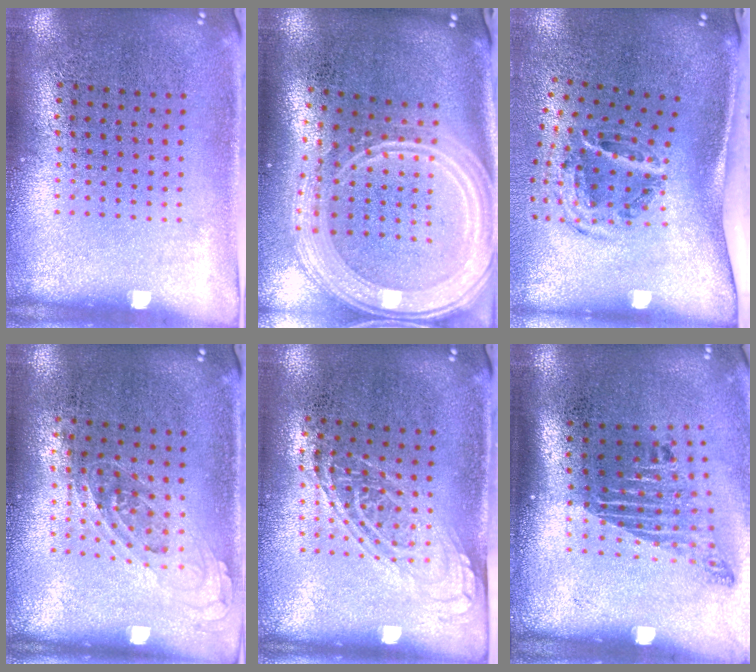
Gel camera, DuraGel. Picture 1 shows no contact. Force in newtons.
{"total": 3.3, "press": 2.6, "slide": 2.0}
{"total": 2.1, "press": 1.2, "slide": 1.7}
{"total": 0.7, "press": 0.6, "slide": 0.3}
{"total": 1.4, "press": 1.2, "slide": 0.8}
{"total": 1.8, "press": 1.2, "slide": 1.4}